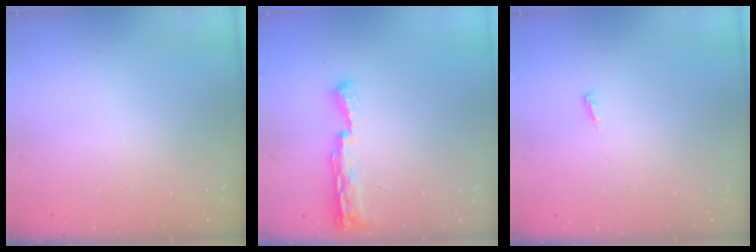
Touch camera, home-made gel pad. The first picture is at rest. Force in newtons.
{"total": 10.6, "press": 9.1, "slide": 5.5}
{"total": 3.3, "press": 3.3, "slide": 0.8}